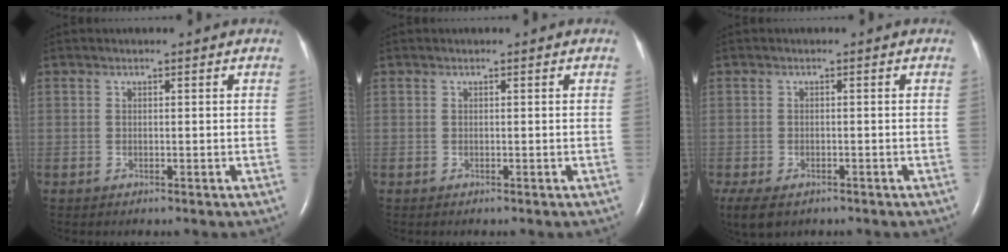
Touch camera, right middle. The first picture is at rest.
{"total": 0.0}
{"total": 7.7, "force": [-4.8, 4.5, 4.0], "torque": [-0.094, -0.012, -0.070]}